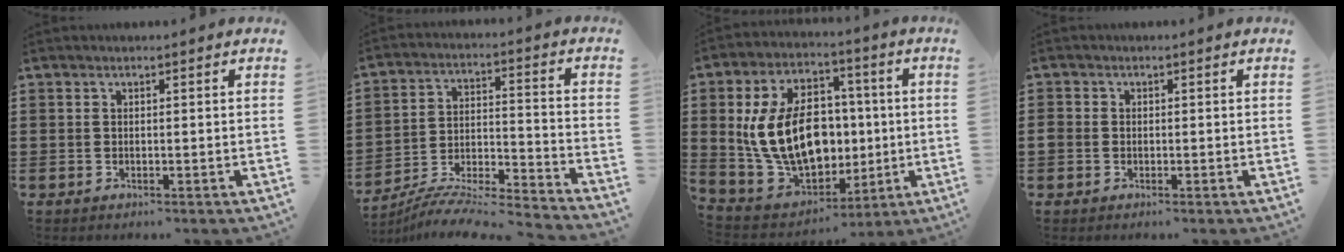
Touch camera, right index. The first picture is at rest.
{"total": 6.6, "force": [-6.3, 0.0, 2.0], "torque": [-0.047, -0.014, -0.130]}
{"total": 16.2, "force": [0.7, 10.6, 12.2], "torque": [-0.262, -0.001, 0.014]}
{"total": 1.2, "force": [-0.4, 1.0, 0.3], "torque": [-0.007, 0.004, -0.010]}